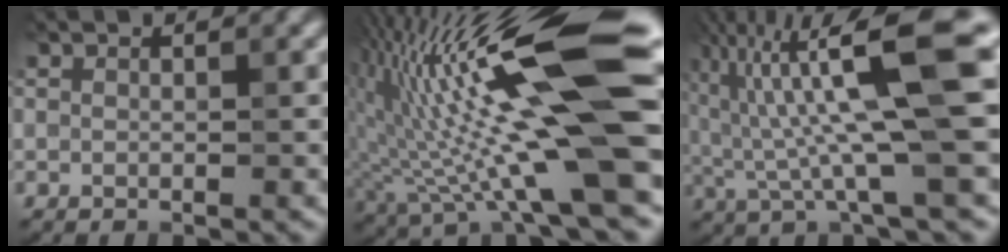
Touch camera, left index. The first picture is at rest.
{"total": 18.2, "force": [2.5, 3.6, 17.7], "torque": [-0.322, 0.012, 0.053]}
{"total": 13.0, "force": [2.6, 2.2, 12.6], "torque": [-0.220, 0.020, 0.055]}